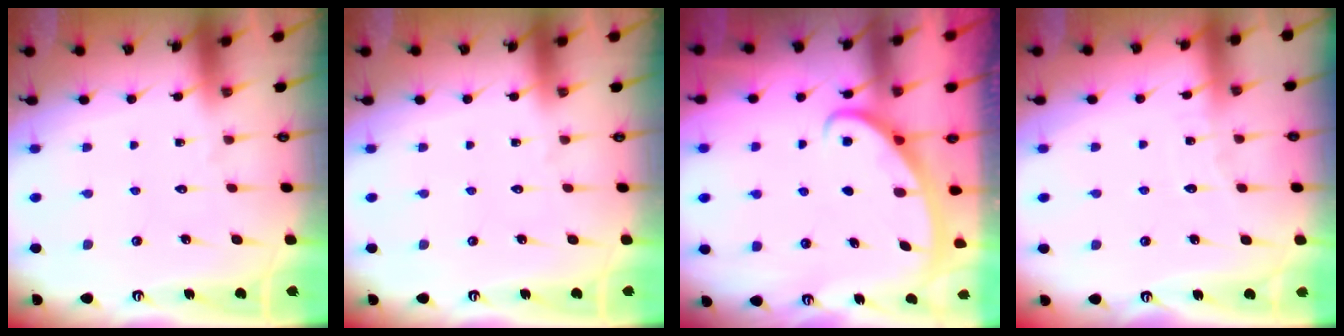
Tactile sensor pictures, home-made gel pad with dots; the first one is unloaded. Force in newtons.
{"total": 0.0}
{"total": 2.8, "press": 2.8, "slide": 0.3}
{"total": 3.3, "press": 3.3, "slide": 0.2}